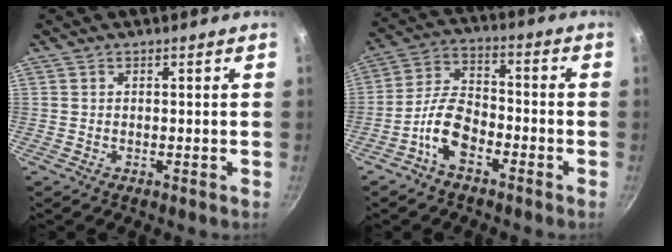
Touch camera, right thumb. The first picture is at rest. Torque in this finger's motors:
{"motor_torque": [-0.43, 0.33, -0.17, -0.03, 0.06]}